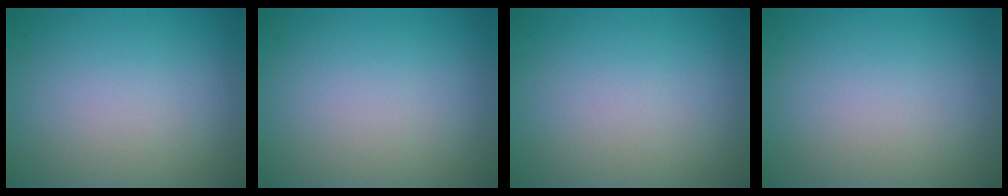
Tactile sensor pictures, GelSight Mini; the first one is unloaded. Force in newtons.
{"total": 0.0}
{"total": 0.0}
{"total": 0.0}